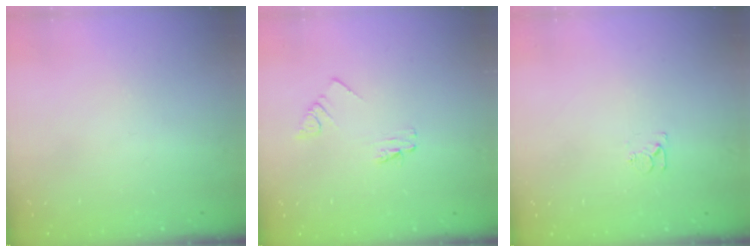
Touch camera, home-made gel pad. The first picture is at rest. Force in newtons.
{"total": 1.8, "press": 1.8, "slide": 0.1}
{"total": 3.6, "press": 3.6, "slide": 0.3}